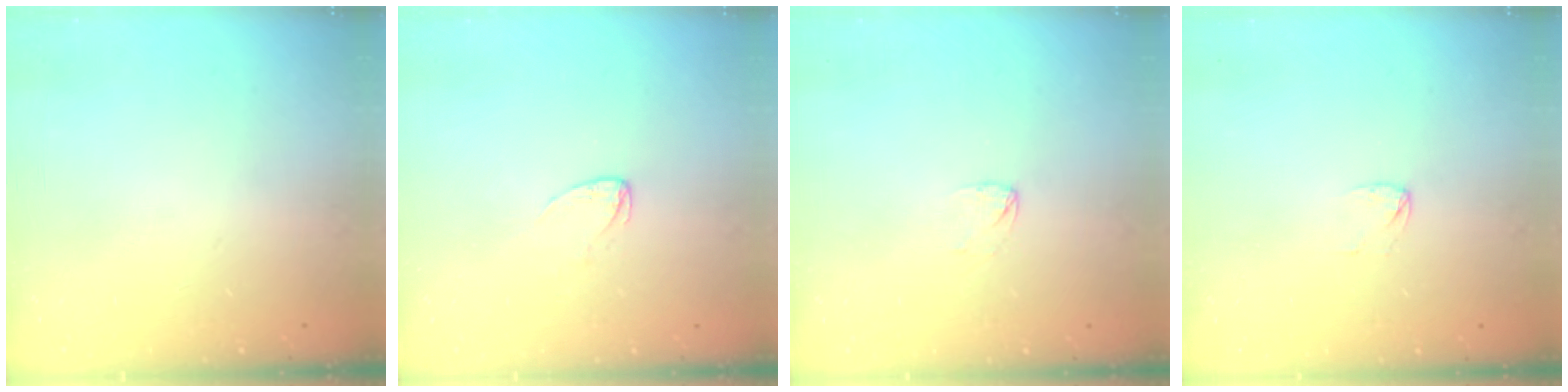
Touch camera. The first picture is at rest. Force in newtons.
{"total": 3.3, "press": 3.3, "slide": 0.3}
{"total": 2.4, "press": 2.4, "slide": 0.2}
{"total": 2.8, "press": 2.8, "slide": 0.2}